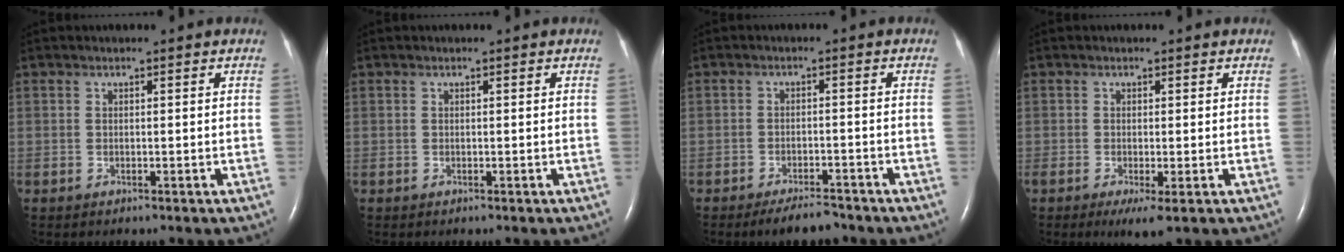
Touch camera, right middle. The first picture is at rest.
{"total": 0.0}
{"total": 4.3, "force": [-3.7, 1.0, 2.0], "torque": [-0.034, -0.005, -0.059]}
{"total": 3.2, "force": [-1.3, 0.5, 2.9], "torque": [-0.047, -0.011, -0.017]}